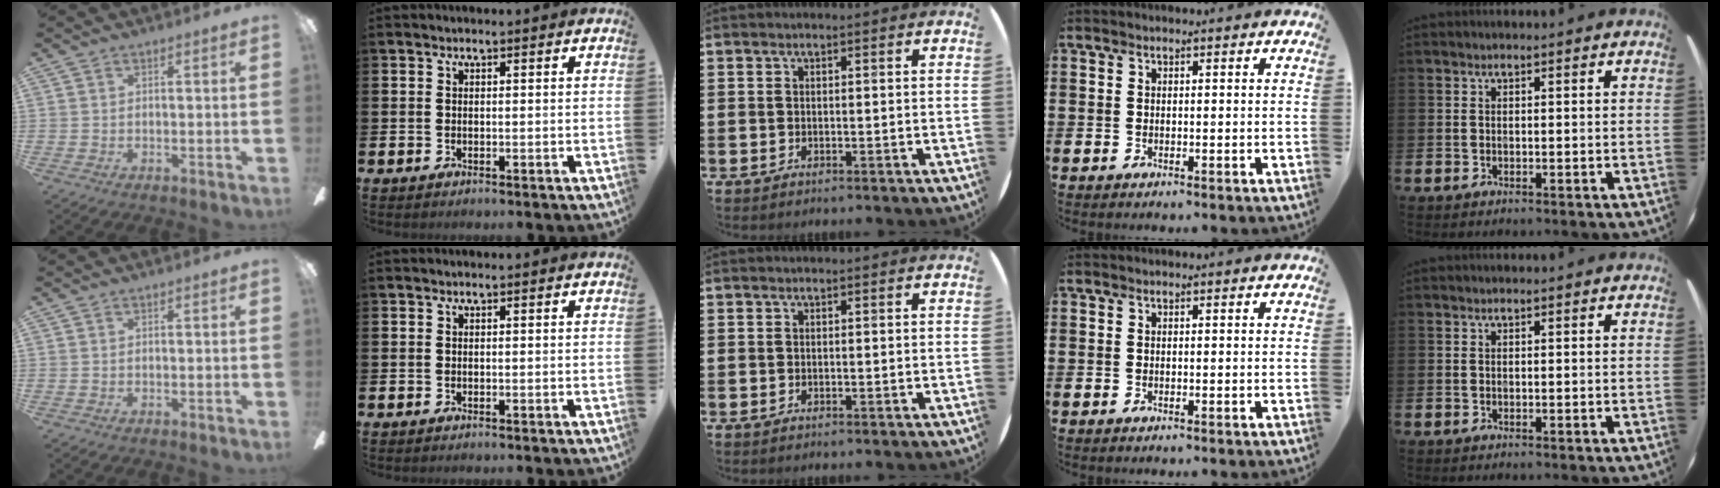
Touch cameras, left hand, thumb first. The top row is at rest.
{}